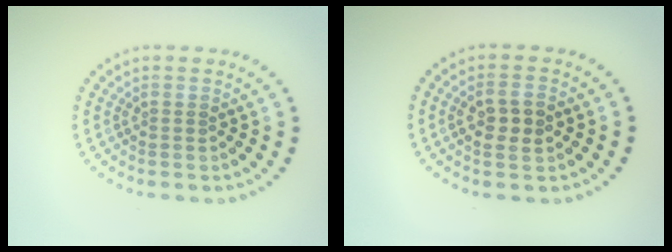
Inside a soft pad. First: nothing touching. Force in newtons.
{"total": 2.7, "press": 2.7, "slide": 0.5}